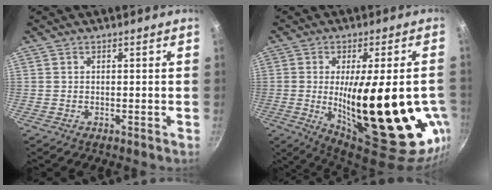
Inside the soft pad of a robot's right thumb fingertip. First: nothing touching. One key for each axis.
{"total": 28.6, "fx": -4.3, "fy": 9.8, "fz": 26.5, "tx": -0.373, "ty": -0.020, "tz": -0.040}